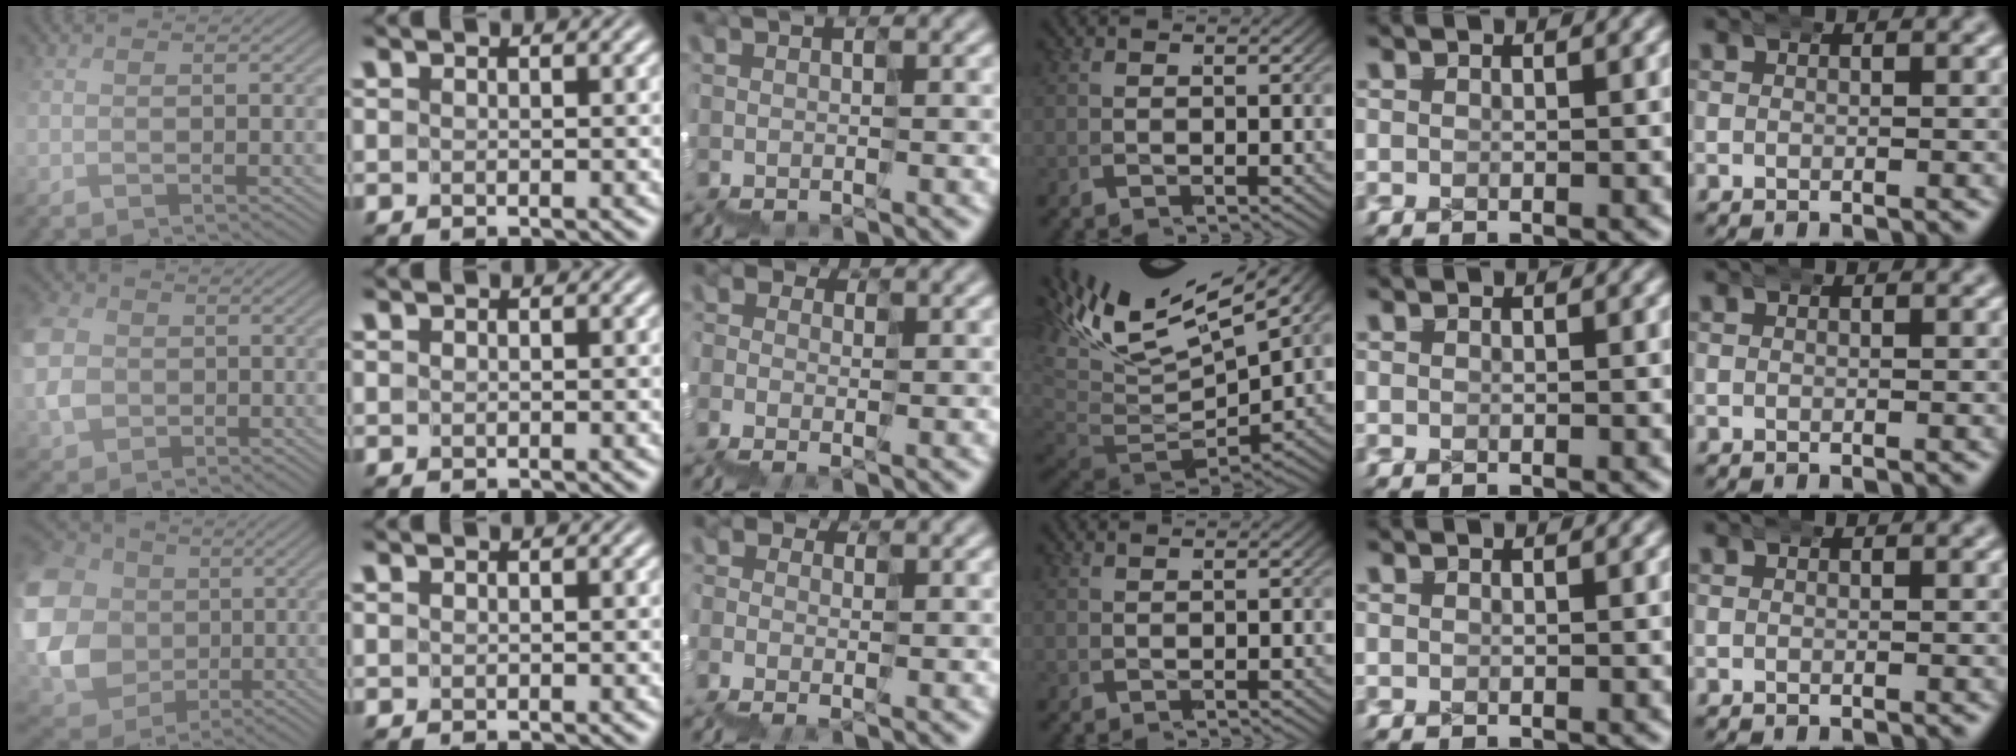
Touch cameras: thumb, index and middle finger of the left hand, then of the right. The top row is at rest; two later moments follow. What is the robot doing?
{"motion": "wrap", "object": "ethernet cable"}